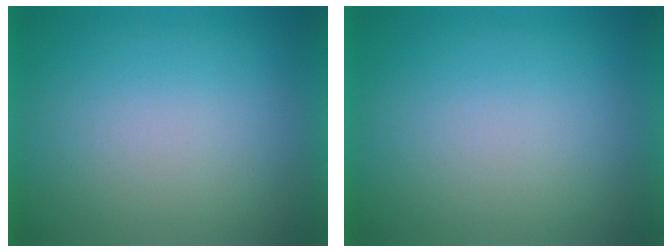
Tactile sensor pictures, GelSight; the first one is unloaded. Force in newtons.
{"total": 0.0}